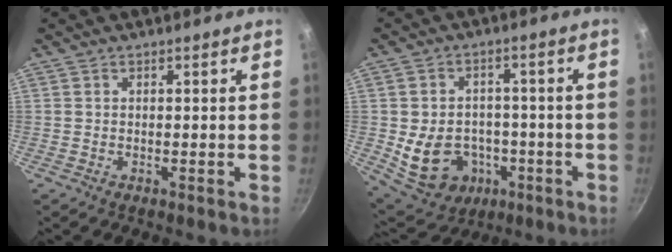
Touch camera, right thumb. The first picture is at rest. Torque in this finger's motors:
{"motor_torque": [-0.38, 0.77, 0.47, 0.58, 0.09]}